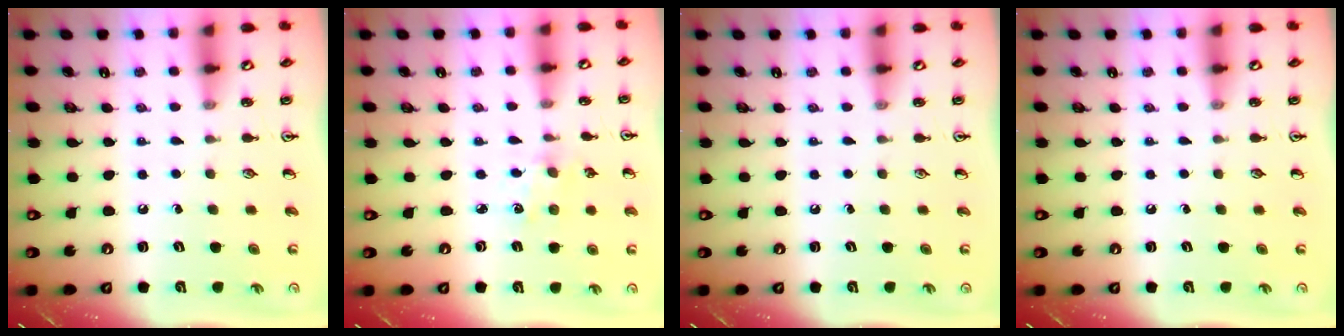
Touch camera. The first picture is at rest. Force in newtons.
{"total": 2.3, "press": 2.2, "slide": 0.4}
{"total": 0.0}
{"total": 0.0}